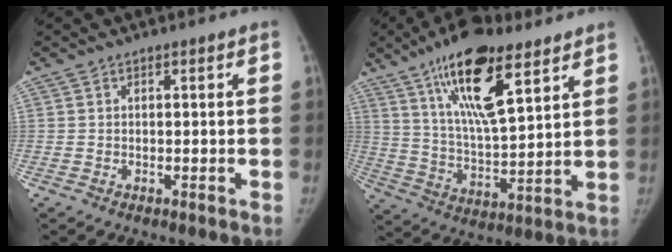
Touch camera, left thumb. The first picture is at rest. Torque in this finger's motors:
{"motor_torque": [0.55, 0.12, 1.66, -1.11, 0.39]}